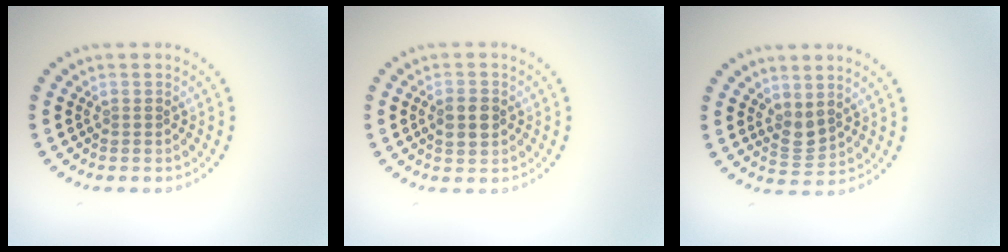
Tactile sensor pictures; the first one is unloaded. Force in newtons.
{"total": 2.9, "press": 2.9, "slide": 0.0}
{"total": 1.8, "press": 1.5, "slide": 1.0}